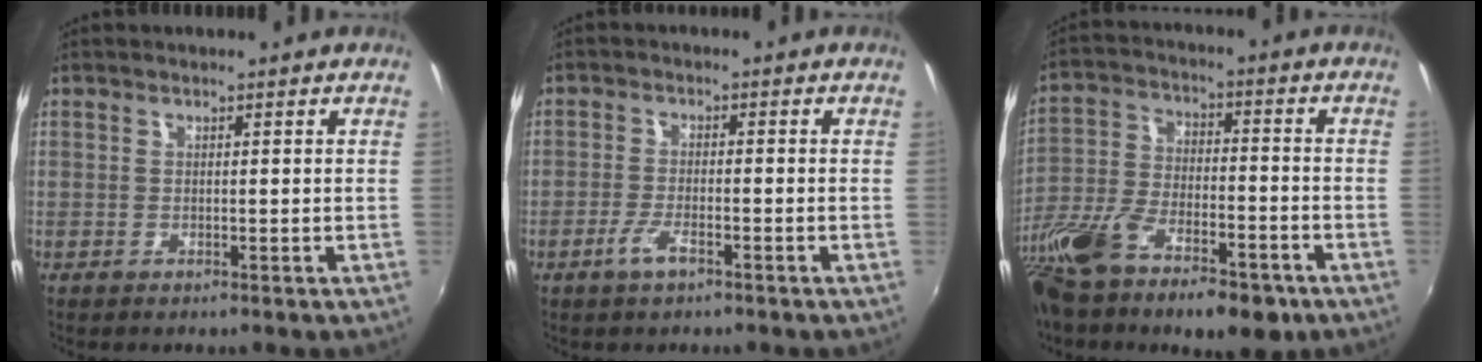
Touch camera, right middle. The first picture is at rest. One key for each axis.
{"total": 2.9, "fx": -1.6, "fy": 0.7, "fz": 2.4, "tx": -0.056, "ty": -0.004, "tz": -0.034}
{"total": 20.0, "fx": -13.3, "fy": 7.4, "fz": 13.0, "tx": -0.266, "ty": -0.052, "tz": -0.227}